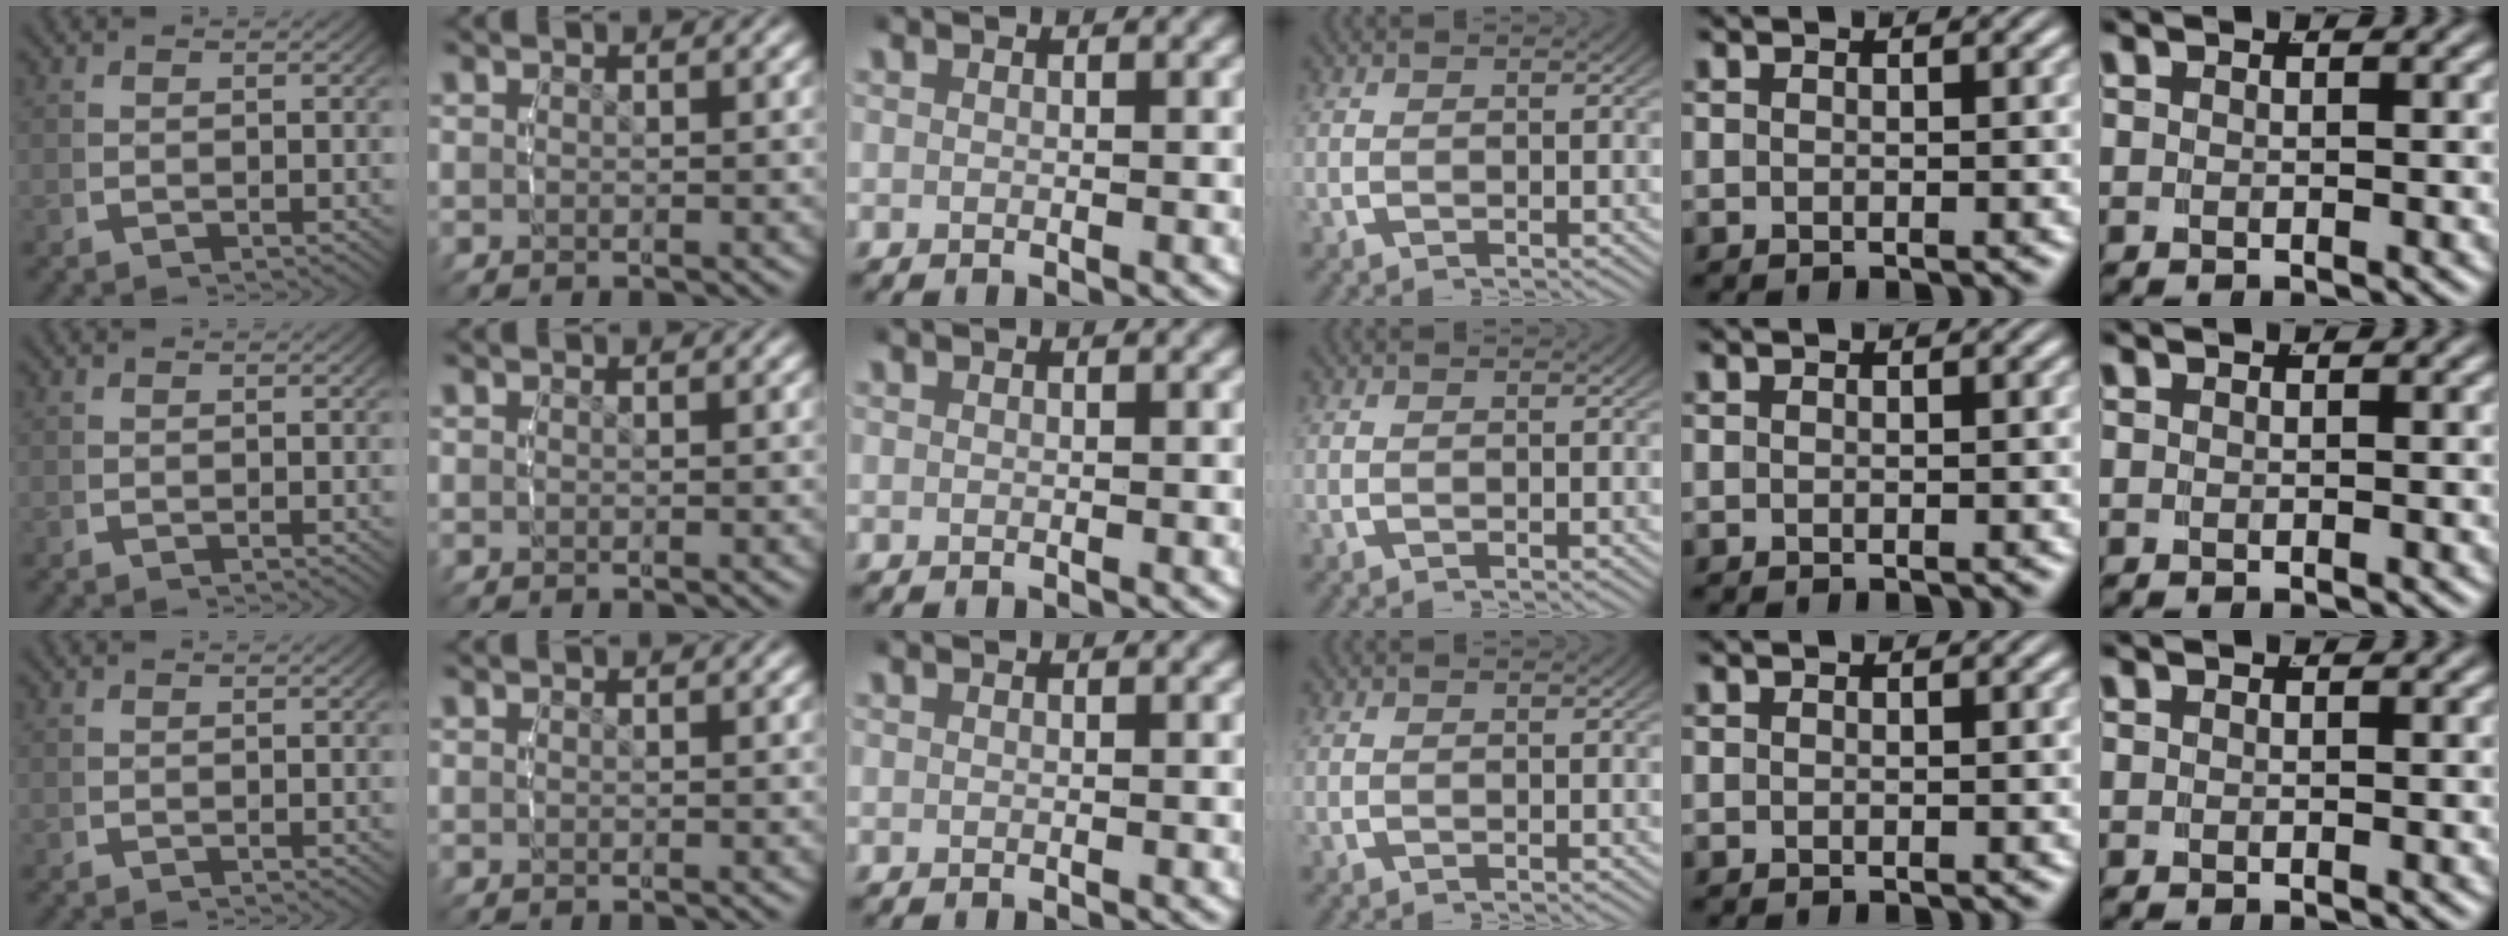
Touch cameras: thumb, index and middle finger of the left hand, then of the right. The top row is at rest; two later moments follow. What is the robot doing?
{"motion": "lift_and_place", "object": "bottle cap"}